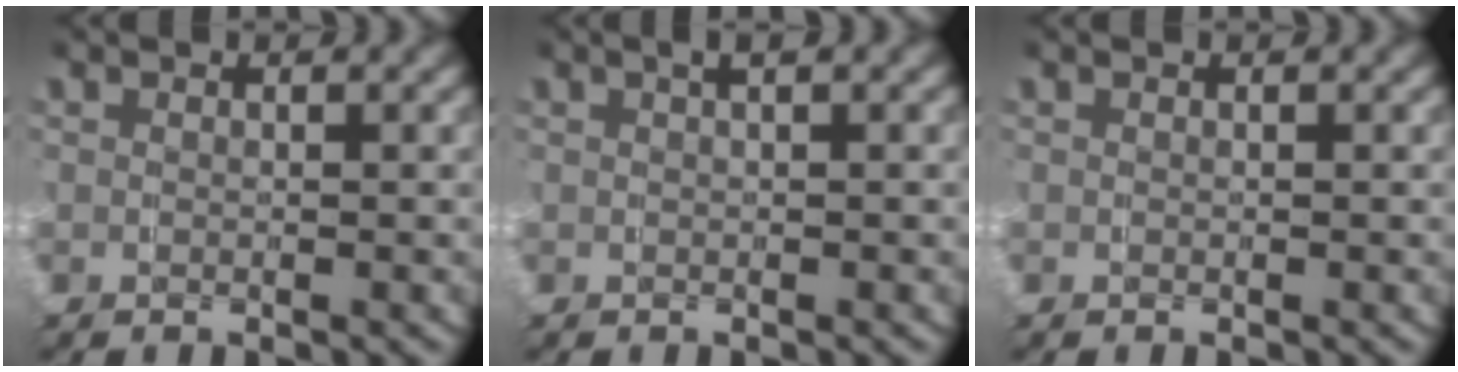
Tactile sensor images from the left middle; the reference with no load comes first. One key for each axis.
{"total": 1.4, "fx": 0.7, "fy": 0.3, "fz": 1.2, "tx": -0.012, "ty": 0.014, "tz": 0.005}
{"total": 0.0}